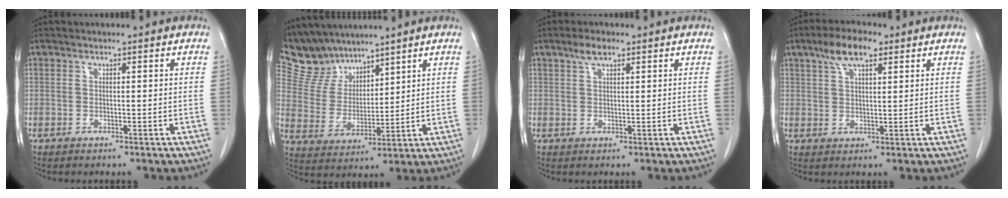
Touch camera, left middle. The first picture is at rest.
{"total": 8.4, "force": [7.7, 3.3, 0.6], "torque": [-0.029, 0.014, 0.168]}
{"total": 2.6, "force": [1.7, 0.8, 1.7], "torque": [-0.038, 0.005, 0.035]}
{"total": 6.3, "force": [3.9, 2.1, 4.5], "torque": [-0.089, 0.016, 0.070]}